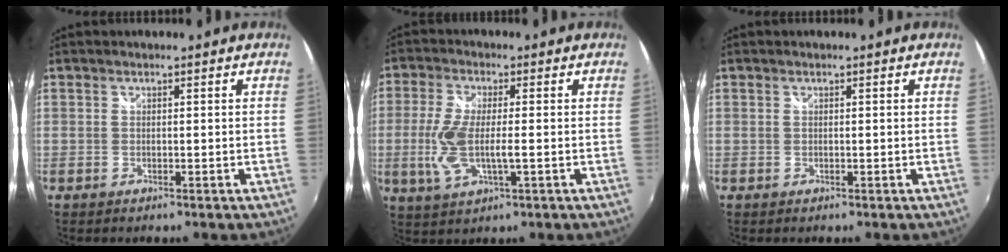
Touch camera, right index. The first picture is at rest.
{"total": 9.2, "force": [-1.4, 2.9, 8.6], "torque": [-0.183, -0.010, -0.026]}
{"total": 0.0}